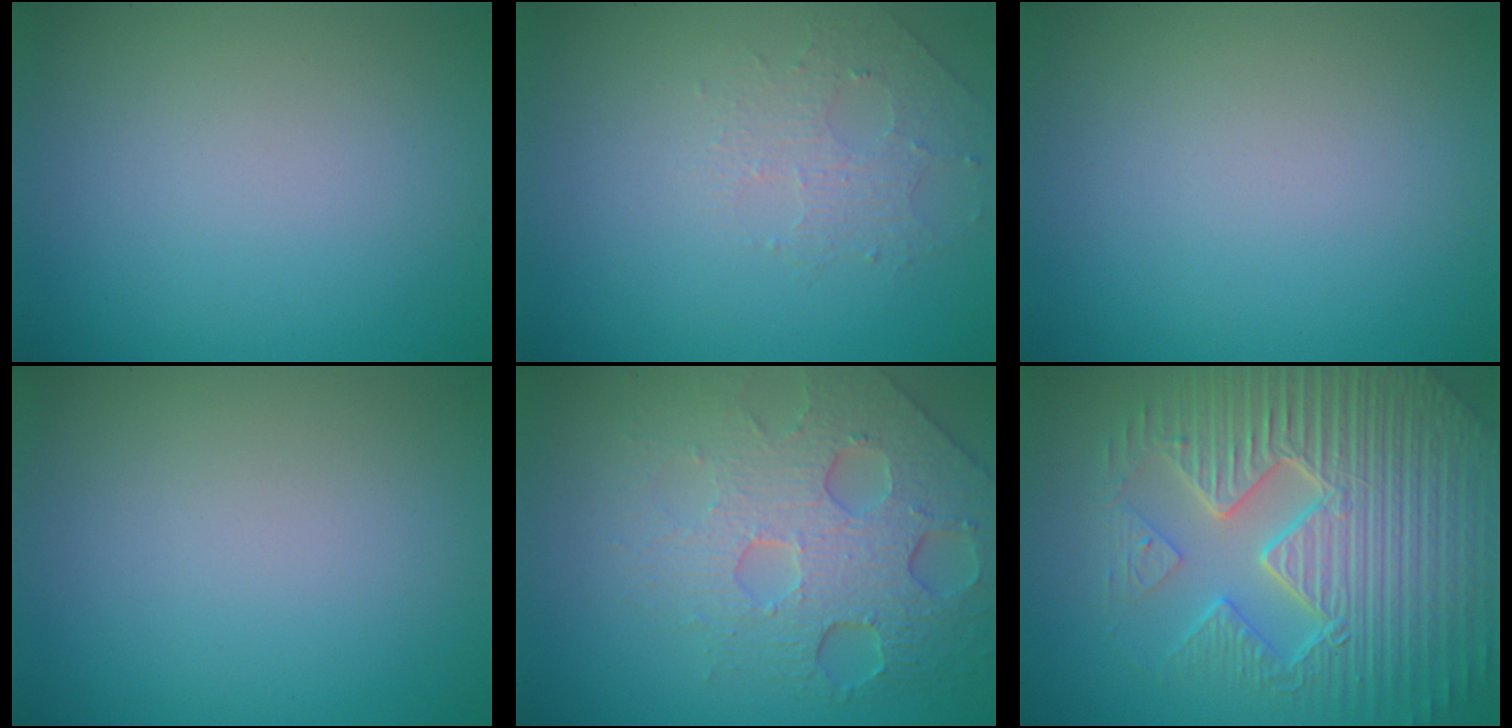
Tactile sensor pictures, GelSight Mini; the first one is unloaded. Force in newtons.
{"total": 1.5, "press": 1.0, "slide": 1.1}
{"total": 0.0}
{"total": 0.0}
{"total": 7.7, "press": 5.2, "slide": 5.6}
{"total": 9.8, "press": 6.9, "slide": 7.0}